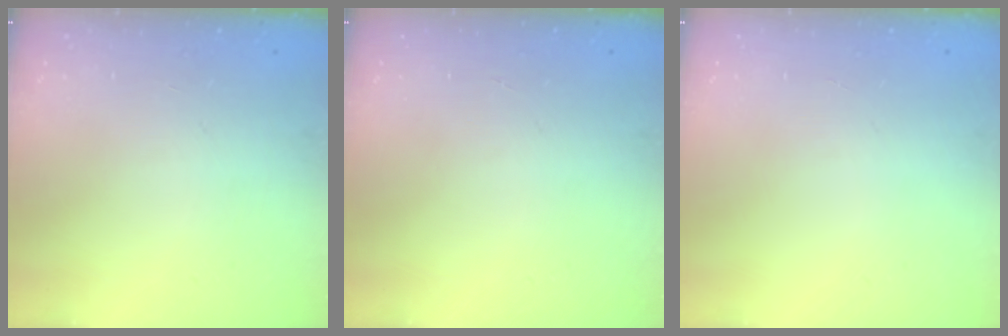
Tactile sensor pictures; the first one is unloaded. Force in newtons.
{"total": 0.0}
{"total": 0.0}